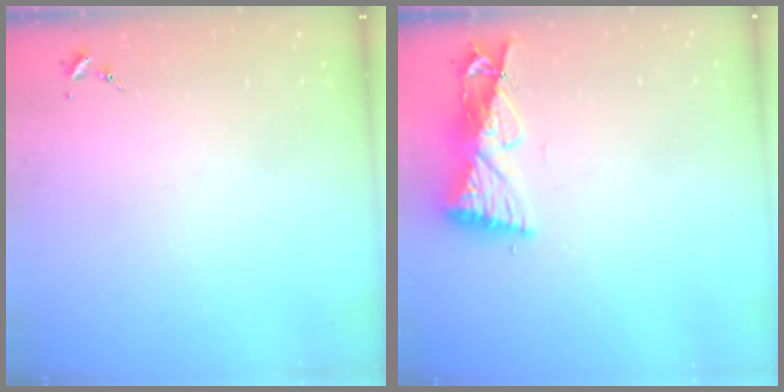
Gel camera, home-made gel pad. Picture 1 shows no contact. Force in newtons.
{"total": 9.9, "press": 9.8, "slide": 1.0}